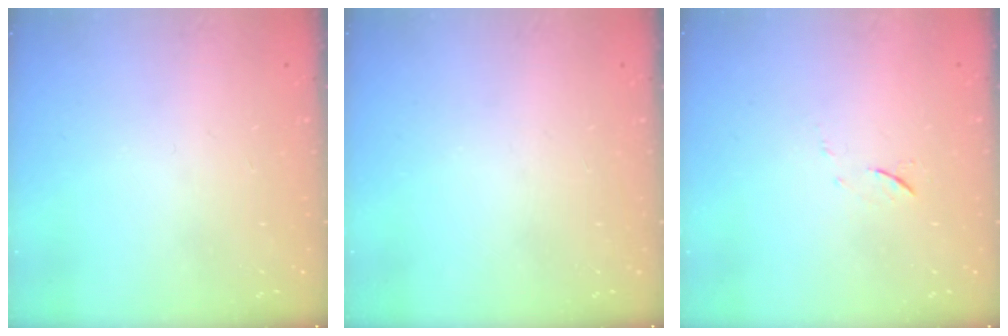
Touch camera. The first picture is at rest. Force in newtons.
{"total": 0.0}
{"total": 5.2, "press": 5.1, "slide": 0.7}